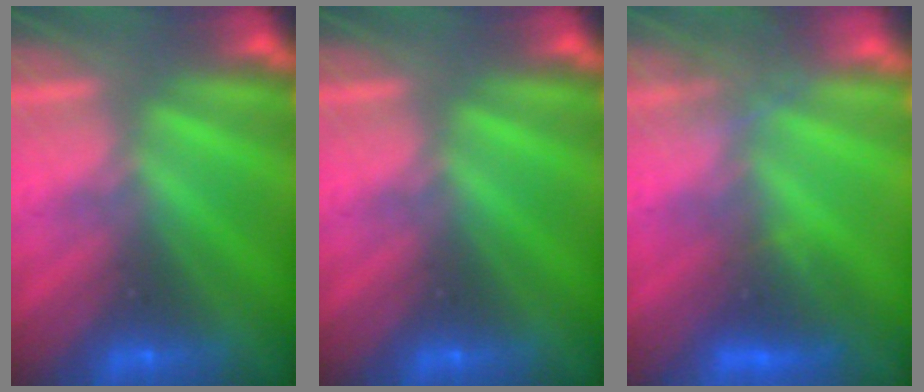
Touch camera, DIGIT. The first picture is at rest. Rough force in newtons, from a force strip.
{"total": 0.0}
{"total": 4.7}